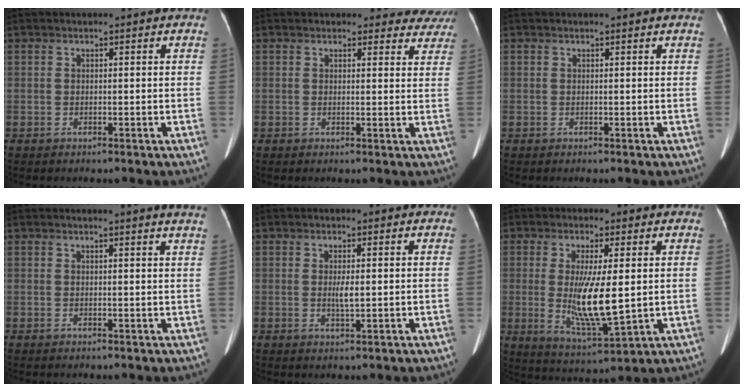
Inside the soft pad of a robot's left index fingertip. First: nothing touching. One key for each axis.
{"total": 8.5, "fx": 8.0, "fy": 2.9, "fz": 0.3, "tx": 0.047, "ty": -0.024, "tz": 0.052}
{"total": 0.8, "fx": 0.6, "fy": -0.4, "fz": 0.2, "tx": -0.009, "ty": -0.014, "tz": 0.008}
{"total": 5.1, "fx": 4.6, "fy": -0.8, "fz": 2.1, "tx": -0.019, "ty": -0.021, "tz": 0.027}
{"total": 1.8, "fx": -0.3, "fy": 0.4, "fz": 1.7, "tx": -0.034, "ty": -0.020, "tz": -0.006}
{"total": 9.4, "fx": -0.2, "fy": 1.5, "fz": 9.2, "tx": -0.178, "ty": -0.043, "tz": 0.001}